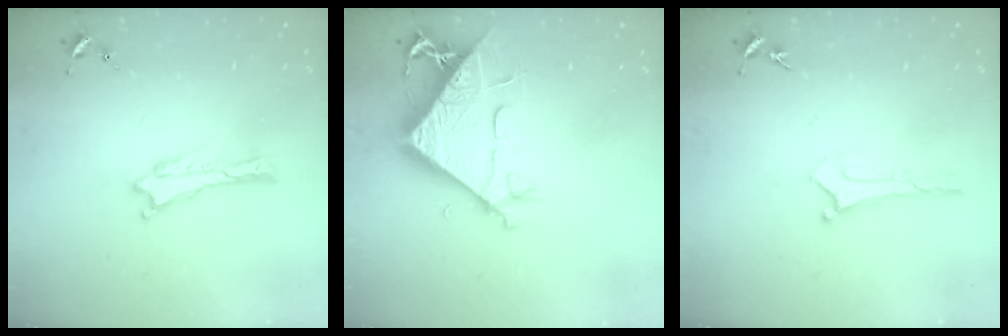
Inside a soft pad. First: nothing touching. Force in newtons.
{"total": 9.3, "press": 9.2, "slide": 0.9}
{"total": 0.0}